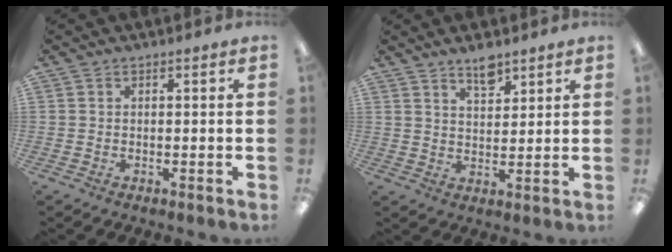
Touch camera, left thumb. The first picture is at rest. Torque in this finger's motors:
{"motor_torque": [-0.28, -0.30, -0.29, 0.12, 0.00]}